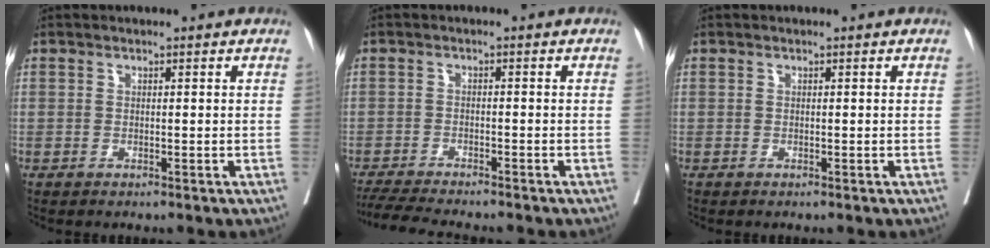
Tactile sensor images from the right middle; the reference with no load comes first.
{"total": 8.8, "force": [-8.0, 0.3, 3.7], "torque": [-0.059, -0.017, -0.126]}
{"total": 0.0}